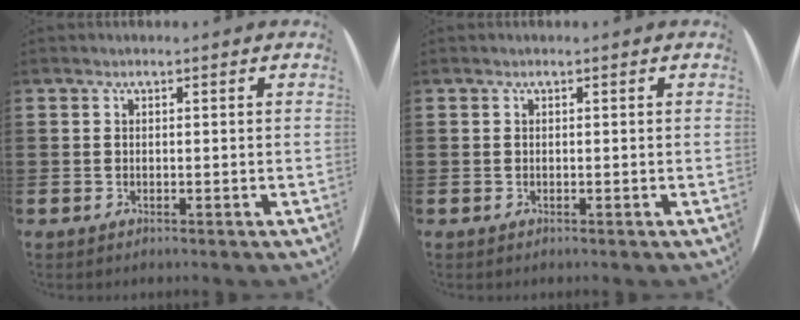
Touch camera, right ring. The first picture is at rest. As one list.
[{"total": 0.0}]